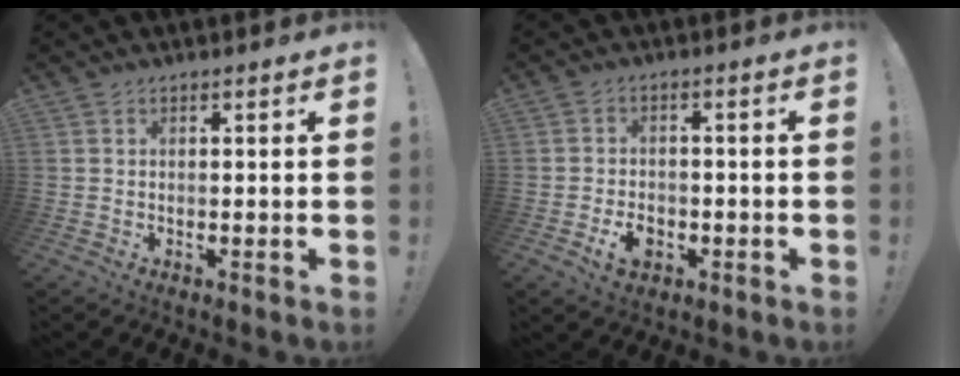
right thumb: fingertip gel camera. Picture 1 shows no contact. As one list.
[{"total": 5.6, "force": [-2.5, 4.0, 3.1], "torque": [-0.040, 0.009, -0.044]}]